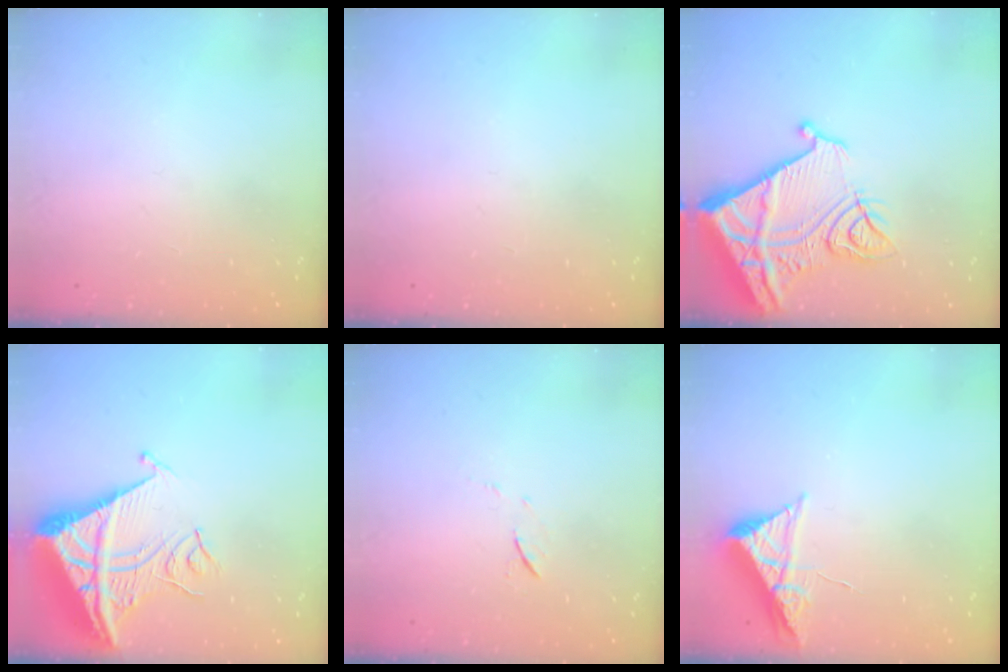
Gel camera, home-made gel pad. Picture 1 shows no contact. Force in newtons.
{"total": 0.0}
{"total": 18.7, "press": 18.6, "slide": 2.1}
{"total": 11.9, "press": 11.8, "slide": 1.2}
{"total": 5.2, "press": 5.1, "slide": 0.7}
{"total": 7.9, "press": 7.9, "slide": 0.8}